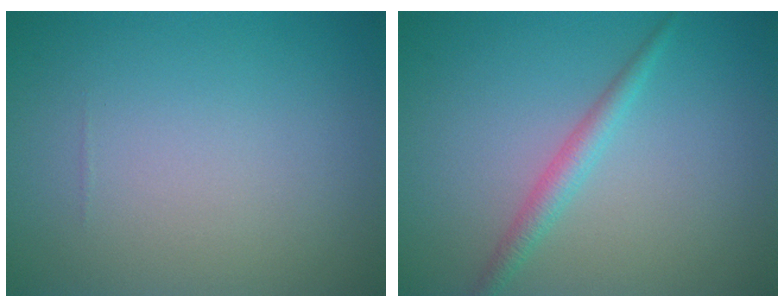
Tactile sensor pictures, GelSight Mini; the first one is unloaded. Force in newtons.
{"total": 2.0, "press": 2.0, "slide": 0.1}